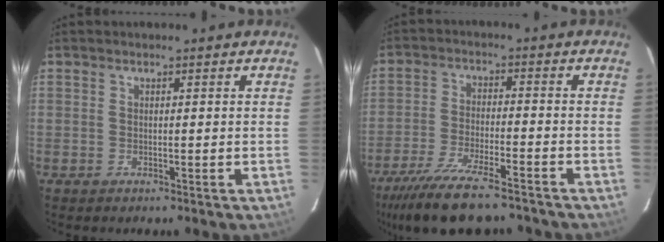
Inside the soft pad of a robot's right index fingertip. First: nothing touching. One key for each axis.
{"total": 16.0, "fx": -13.2, "fy": 3.5, "fz": 8.4, "tx": -0.180, "ty": -0.030, "tz": -0.219}